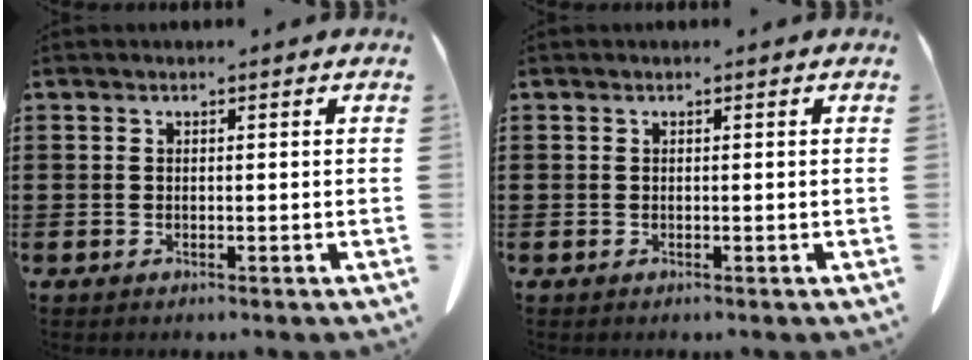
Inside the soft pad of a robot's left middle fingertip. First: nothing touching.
{"total": 0.0}